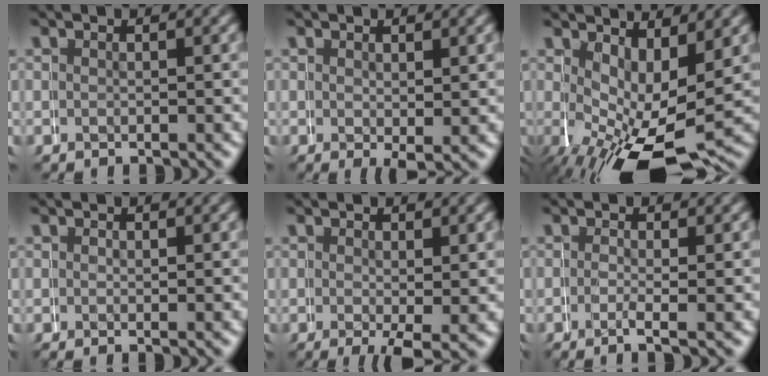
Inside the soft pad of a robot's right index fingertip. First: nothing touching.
{"total": 1.3, "force": [0.2, 0.3, 1.2], "torque": [-0.016, -0.012, 0.007]}
{"total": 8.0, "force": [-1.6, 4.7, 6.2], "torque": [-0.122, -0.047, -0.007]}
{"total": 0.0}
{"total": 2.8, "force": [-1.1, 0.6, 2.5], "torque": [-0.033, -0.017, -0.012]}
{"total": 2.0, "force": [-0.9, 0.1, 1.7], "torque": [-0.033, -0.007, -0.019]}